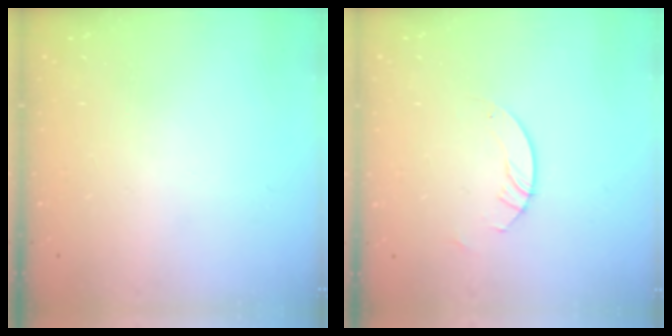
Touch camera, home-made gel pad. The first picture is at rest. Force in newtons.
{"total": 3.0, "press": 3.0, "slide": 0.3}